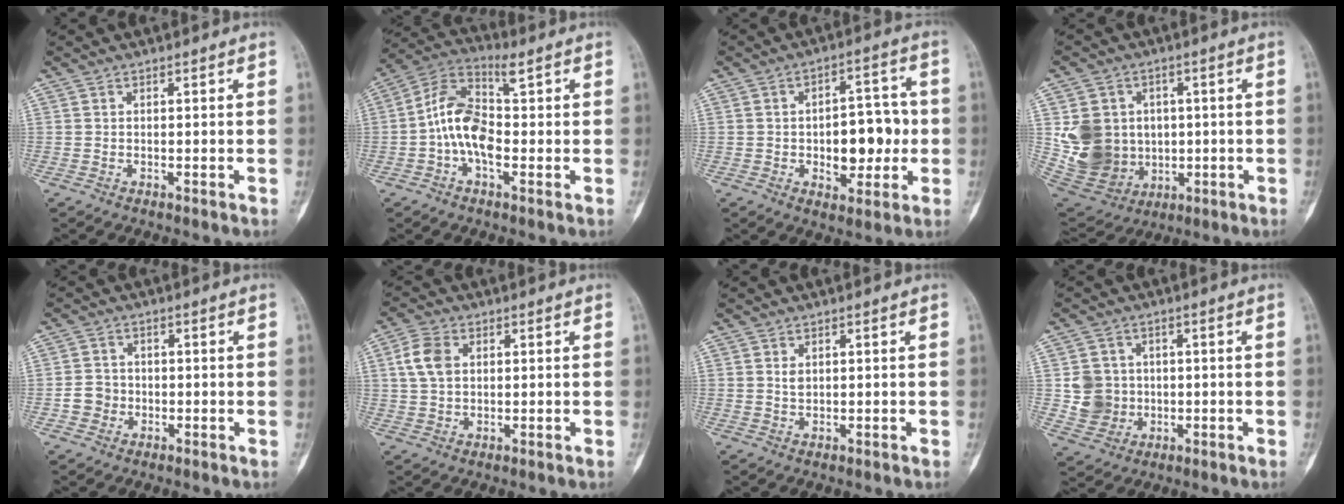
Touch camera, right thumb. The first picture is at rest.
{"total": 10.1, "force": [-0.1, 5.4, 8.6], "torque": [-0.173, 0.033, -0.008]}
{"total": 11.2, "force": [-1.3, 6.7, 8.9], "torque": [-0.083, 0.026, -0.015]}
{"total": 15.2, "force": [0.6, 13.3, 7.4], "torque": [-0.113, 0.003, 0.039]}
{"total": 3.6, "force": [-0.9, 3.4, 1.0], "torque": [-0.003, 0.011, -0.020]}
{"total": 6.1, "force": [1.3, 4.2, 4.2], "torque": [-0.082, 0.006, 0.023]}
{"total": 0.7, "force": [0.3, 0.5, 0.4], "torque": [-0.002, 0.000, 0.006]}
{"total": 6.8, "force": [-0.1, 6.5, 2.0], "torque": [-0.009, 0.006, 0.001]}